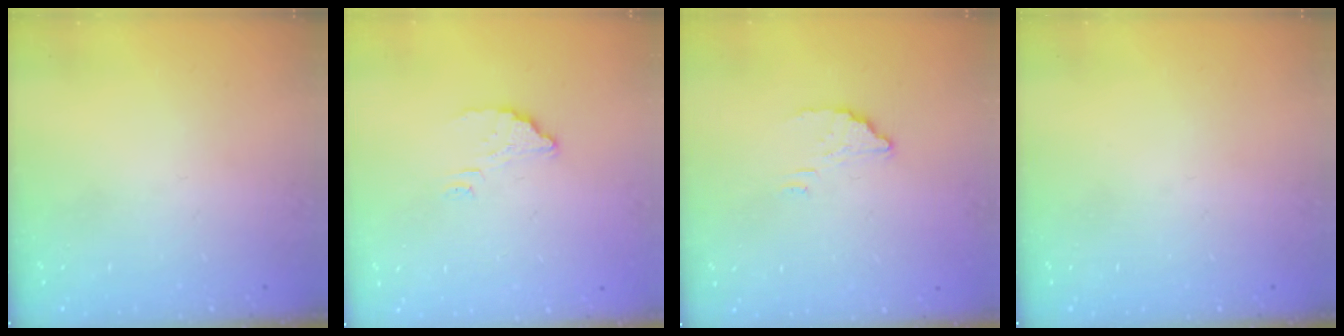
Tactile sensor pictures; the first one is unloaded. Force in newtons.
{"total": 2.5, "press": 2.5, "slide": 0.2}
{"total": 2.9, "press": 2.9, "slide": 0.3}
{"total": 0.0}